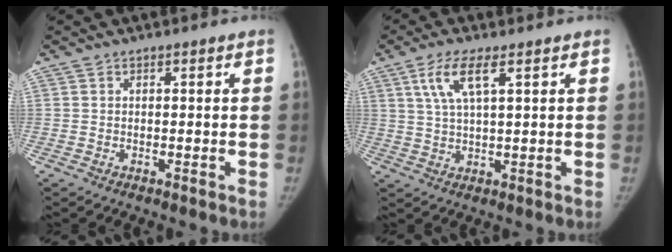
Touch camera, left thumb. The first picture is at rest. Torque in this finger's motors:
{"motor_torque": [0.05, 0.14, 0.26, 0.29, 0.20]}